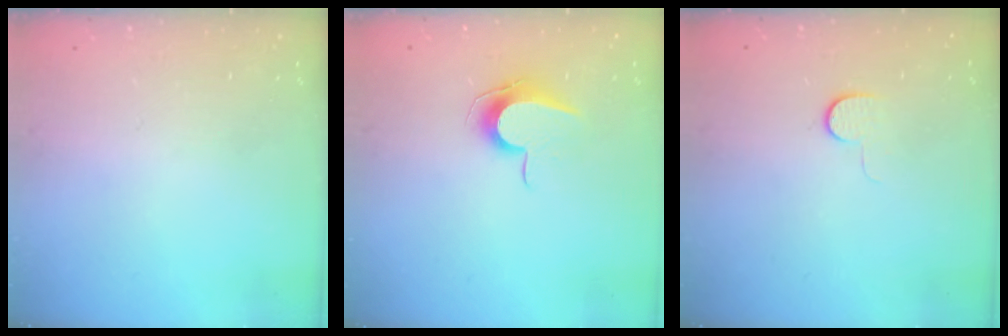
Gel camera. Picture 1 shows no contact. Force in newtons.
{"total": 8.4, "press": 8.3, "slide": 0.7}
{"total": 4.8, "press": 4.7, "slide": 0.5}